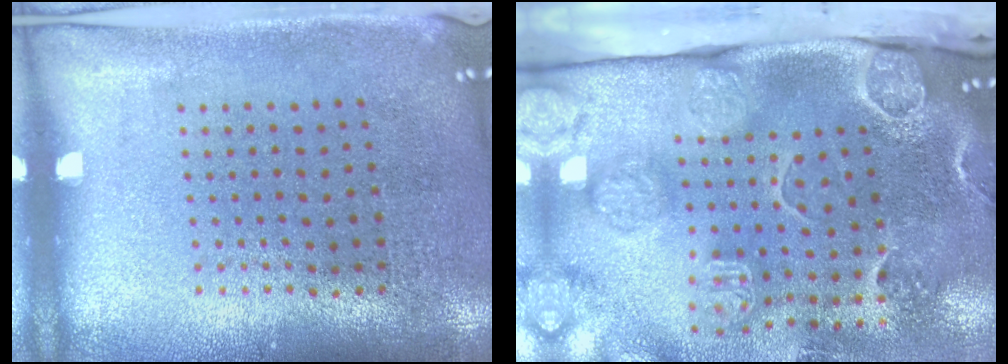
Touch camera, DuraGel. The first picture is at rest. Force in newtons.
{"total": 4.7, "press": 3.4, "slide": 3.3}